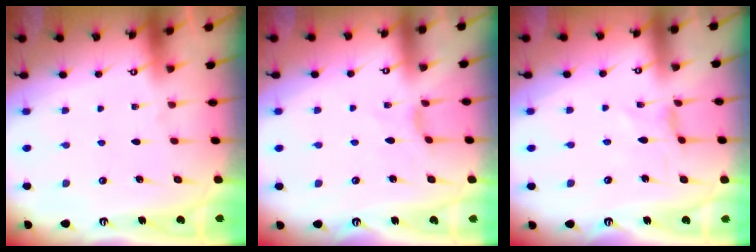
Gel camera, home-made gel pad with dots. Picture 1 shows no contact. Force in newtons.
{"total": 0.0}
{"total": 0.0}